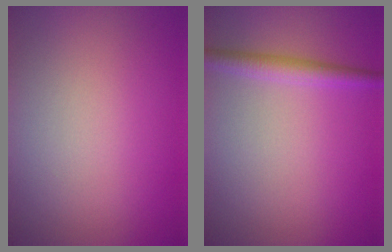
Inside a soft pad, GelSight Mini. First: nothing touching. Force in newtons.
{"total": 2.3, "press": 2.3, "slide": 0.0}